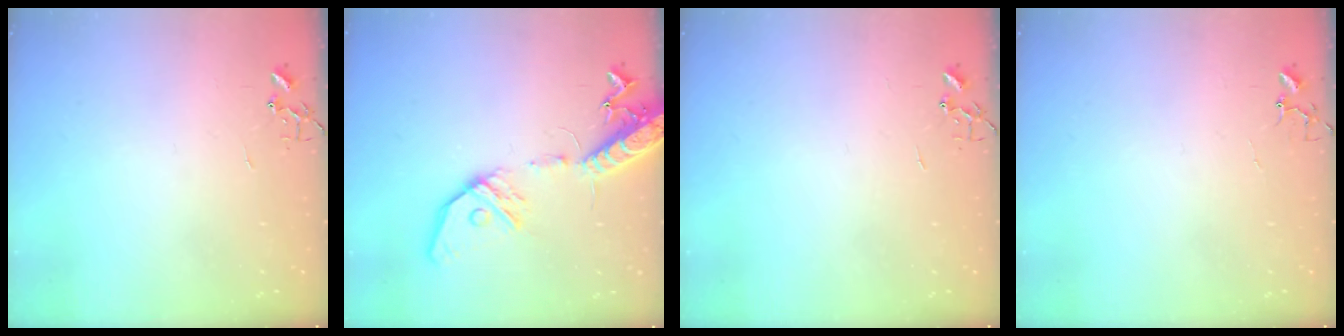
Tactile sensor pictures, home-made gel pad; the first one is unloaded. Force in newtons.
{"total": 17.0, "press": 16.7, "slide": 3.3}
{"total": 0.0}
{"total": 4.0, "press": 4.0, "slide": 0.3}